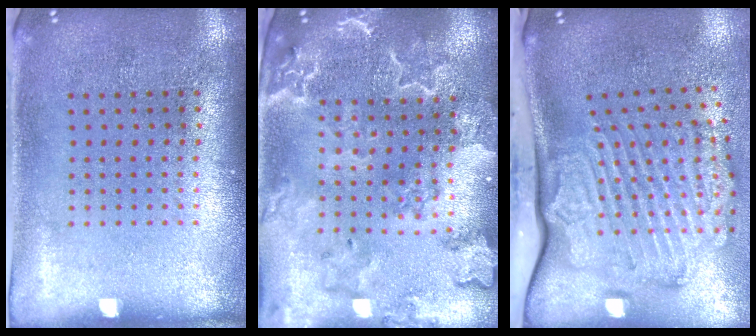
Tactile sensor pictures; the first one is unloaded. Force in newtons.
{"total": 3.1, "press": 2.8, "slide": 1.3}
{"total": 3.5, "press": 2.5, "slide": 2.5}